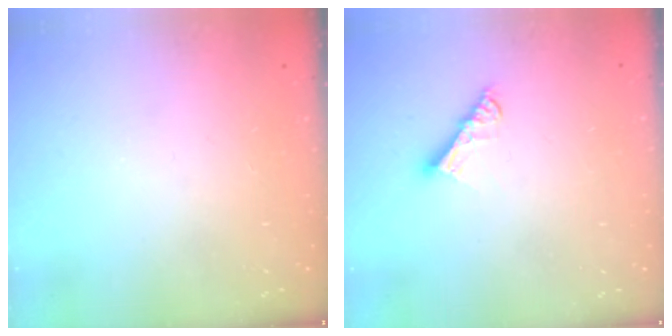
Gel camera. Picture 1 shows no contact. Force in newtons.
{"total": 6.1, "press": 6.1, "slide": 0.4}